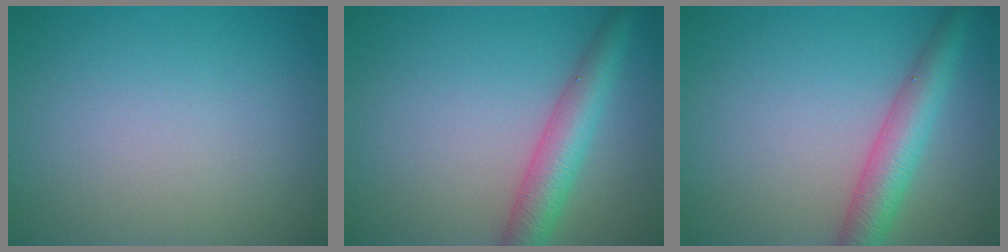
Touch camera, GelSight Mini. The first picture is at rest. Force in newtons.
{"total": 4.5, "press": 4.5, "slide": 0.1}
{"total": 4.5, "press": 4.5, "slide": 0.1}